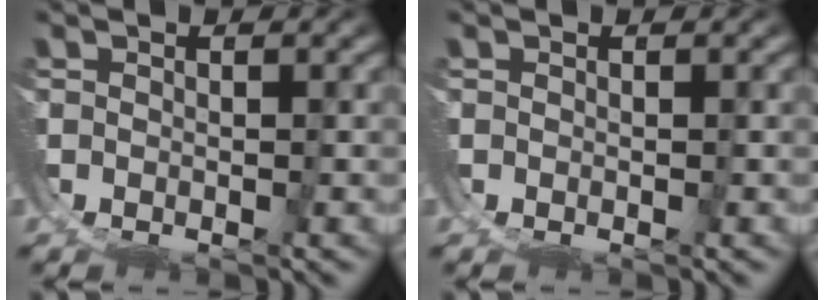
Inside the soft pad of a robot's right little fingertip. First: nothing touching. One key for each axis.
{"total": 0.0}